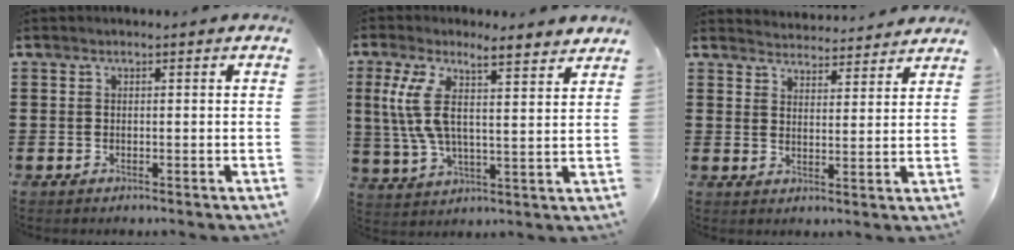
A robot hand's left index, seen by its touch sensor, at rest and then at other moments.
{"total": 8.2, "force": [5.4, 1.6, 6.0], "torque": [-0.136, -0.012, 0.095]}
{"total": 3.6, "force": [3.6, 0.0, -0.5], "torque": [-0.004, -0.022, 0.063]}